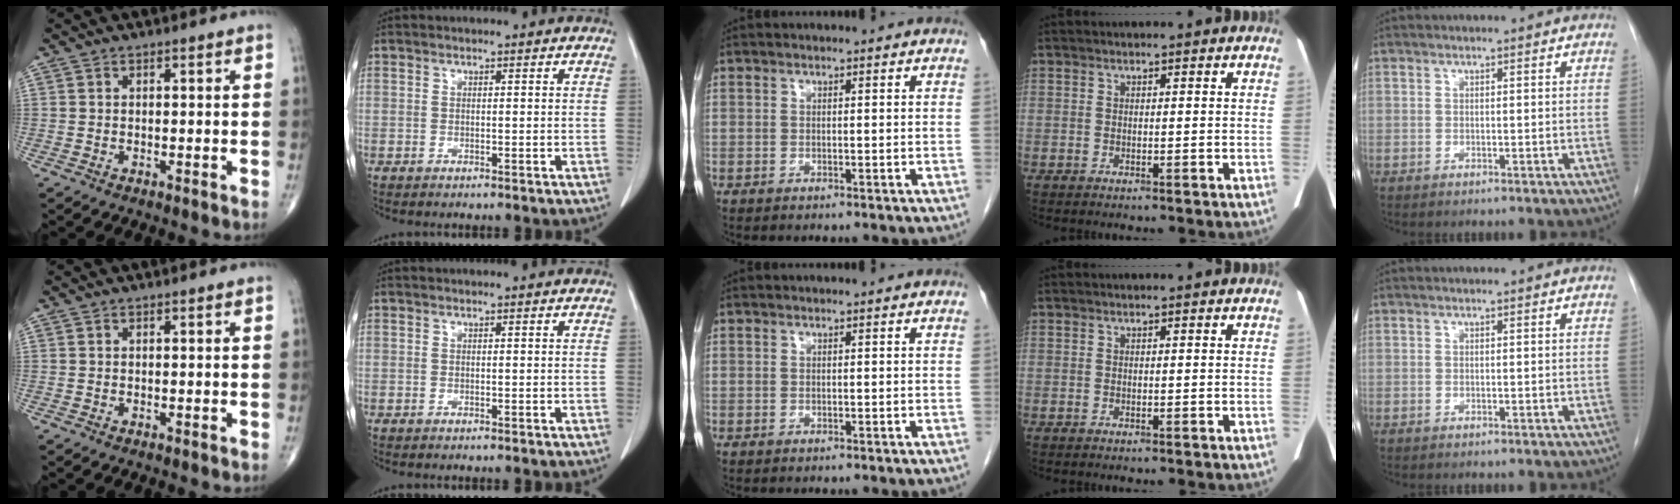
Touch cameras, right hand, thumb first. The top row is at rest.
{}